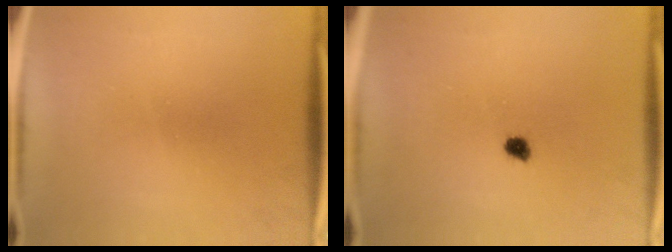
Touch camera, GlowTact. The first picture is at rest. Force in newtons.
{"total": 1.8}